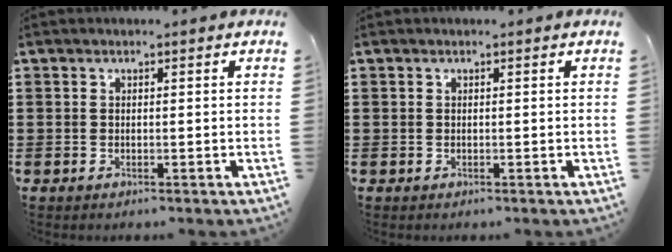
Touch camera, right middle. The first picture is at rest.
{"total": 0.0}